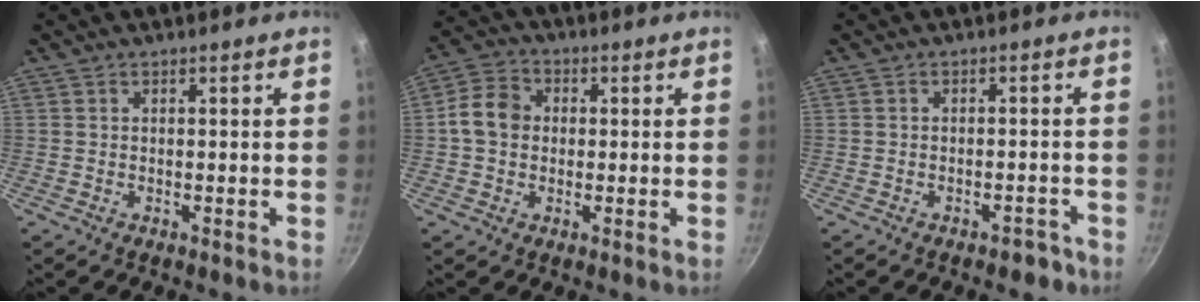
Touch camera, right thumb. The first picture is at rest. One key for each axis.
{"total": 7.6, "fx": 0.3, "fy": 6.3, "fz": 4.2, "tx": -0.056, "ty": 0.015, "tz": -0.012}
{"total": 3.0, "fx": -2.1, "fy": 1.6, "fz": 1.4, "tx": -0.002, "ty": 0.030, "tz": -0.012}